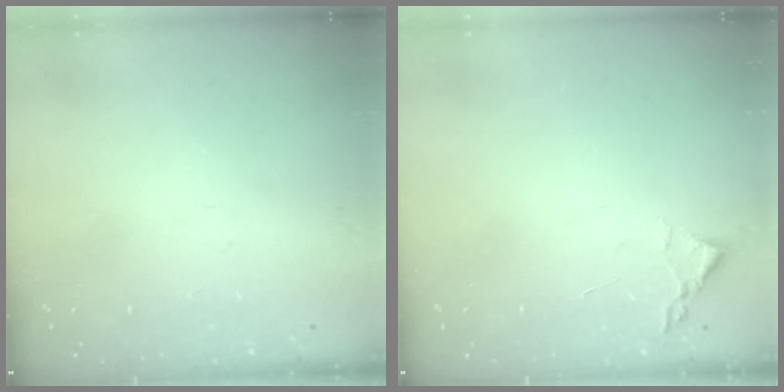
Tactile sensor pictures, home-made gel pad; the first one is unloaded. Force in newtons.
{"total": 1.8, "press": 1.8, "slide": 0.3}